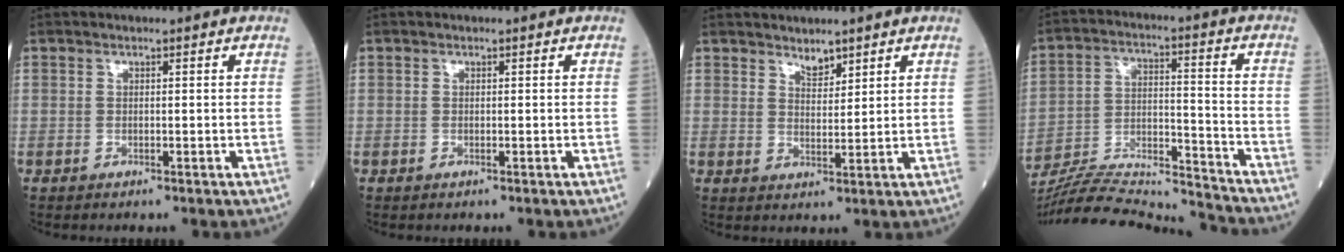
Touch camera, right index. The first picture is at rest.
{"total": 0.0}
{"total": 2.5, "force": [2.2, 0.8, 0.9], "torque": [-0.017, -0.007, 0.041]}
{"total": 19.2, "force": [-18.5, -0.4, 4.8], "torque": [-0.100, 0.008, -0.303]}